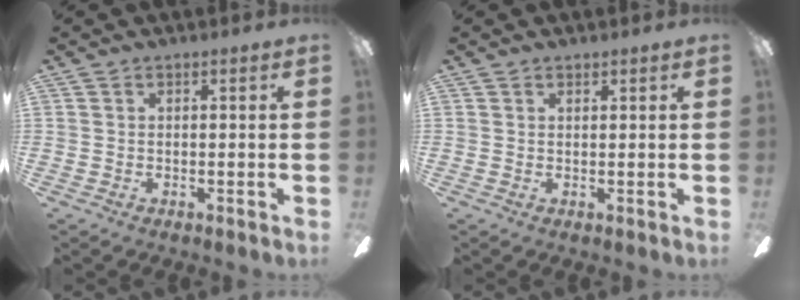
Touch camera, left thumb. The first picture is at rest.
{"total": 0.8, "force": [0.7, 0.4, 0.2], "torque": [0.003, -0.003, 0.011]}